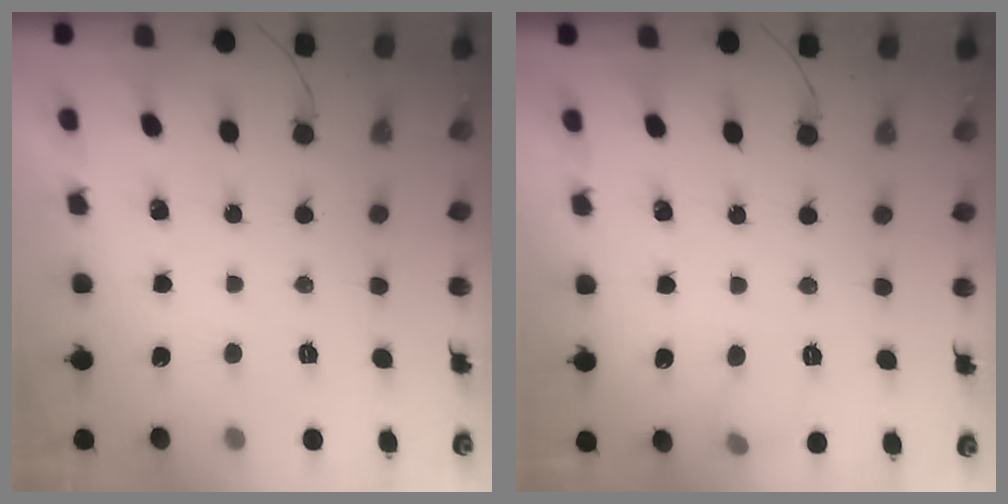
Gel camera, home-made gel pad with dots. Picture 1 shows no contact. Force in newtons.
{"total": 5.3, "press": 5.0, "slide": 1.5}